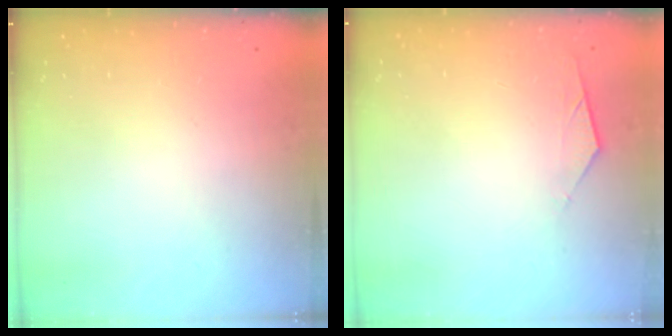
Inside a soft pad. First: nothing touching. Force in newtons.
{"total": 5.0, "press": 5.0, "slide": 0.7}